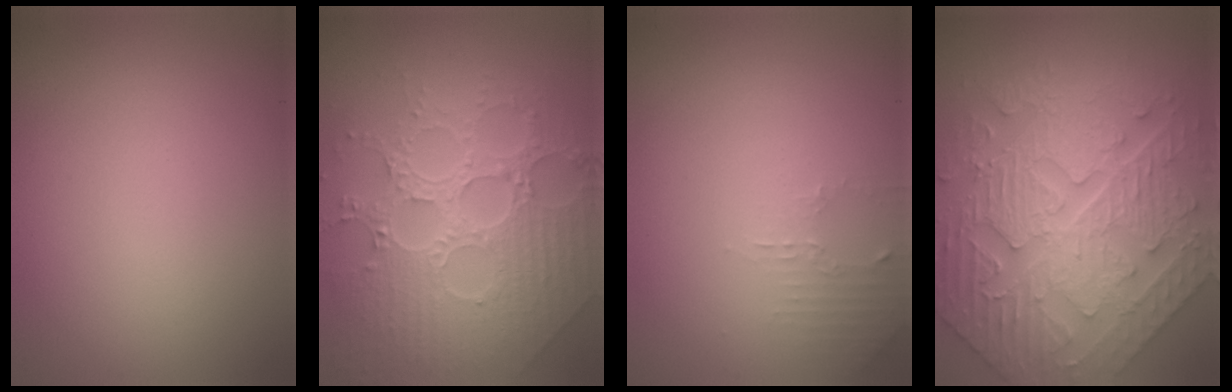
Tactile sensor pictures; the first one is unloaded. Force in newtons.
{"total": 8.0, "press": 5.9, "slide": 5.4}
{"total": 1.4, "press": 1.4, "slide": 0.4}
{"total": 8.9, "press": 7.2, "slide": 5.1}